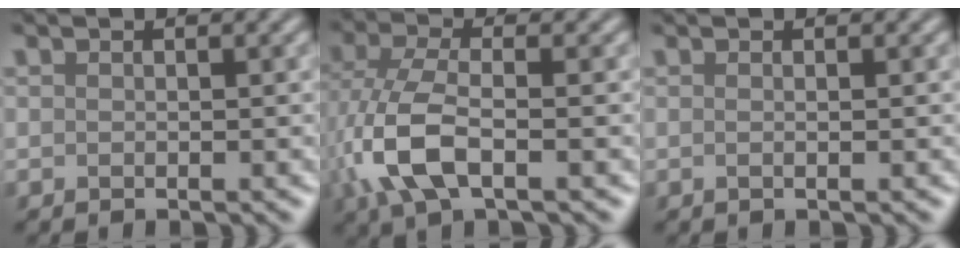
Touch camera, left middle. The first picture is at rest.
{"total": 6.1, "force": [-1.5, 3.0, 5.1], "torque": [-0.131, 0.005, -0.034]}
{"total": 0.5, "force": [0.0, 0.0, 0.5], "torque": [-0.007, -0.002, -0.001]}